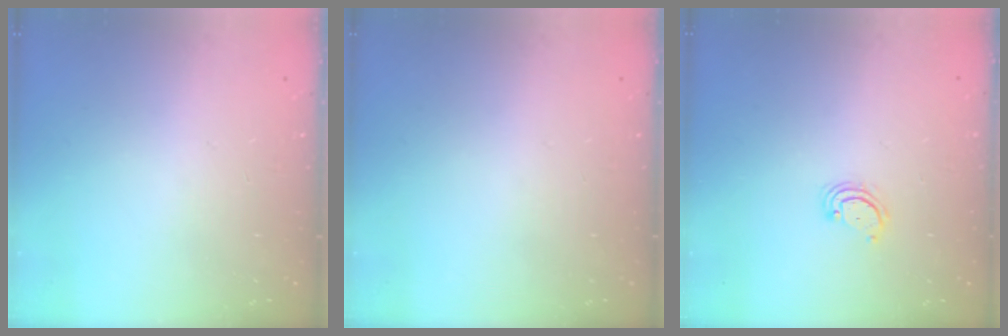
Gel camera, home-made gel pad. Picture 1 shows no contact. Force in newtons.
{"total": 0.0}
{"total": 2.9, "press": 2.8, "slide": 0.4}